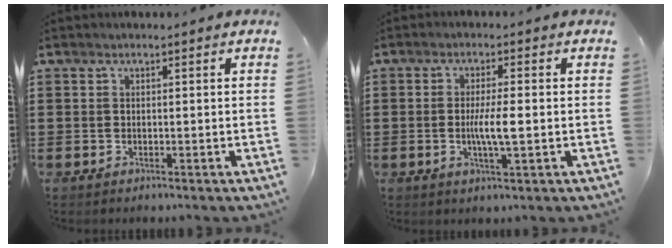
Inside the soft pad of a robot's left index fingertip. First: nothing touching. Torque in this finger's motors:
{"motor_torque": [0.33, 0.03, 0.17, 0.07]}